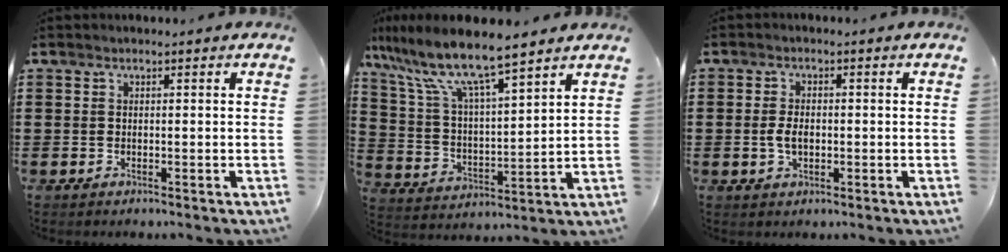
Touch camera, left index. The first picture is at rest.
{"total": 9.3, "force": [7.8, 0.9, 5.0], "torque": [-0.130, -0.041, 0.131]}
{"total": 3.5, "force": [-0.3, 1.8, 2.9], "torque": [-0.071, -0.001, -0.011]}